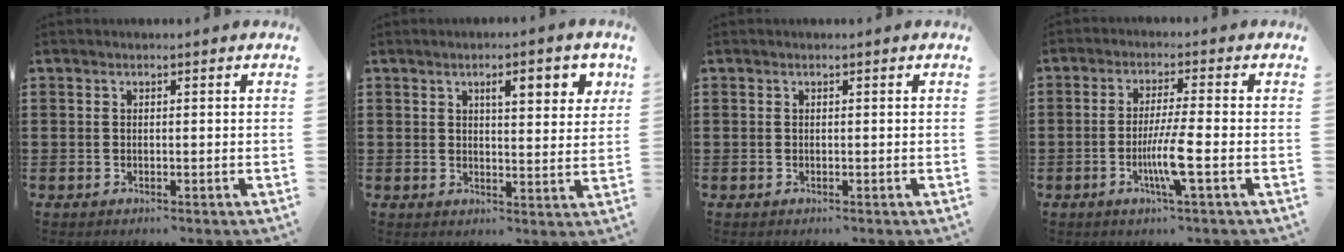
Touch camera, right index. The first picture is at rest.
{"total": 5.2, "force": [2.2, 1.6, 4.5], "torque": [-0.069, -0.002, 0.030]}
{"total": 0.0}
{"total": 6.4, "force": [-2.0, -0.1, 6.0], "torque": [-0.115, -0.017, -0.038]}